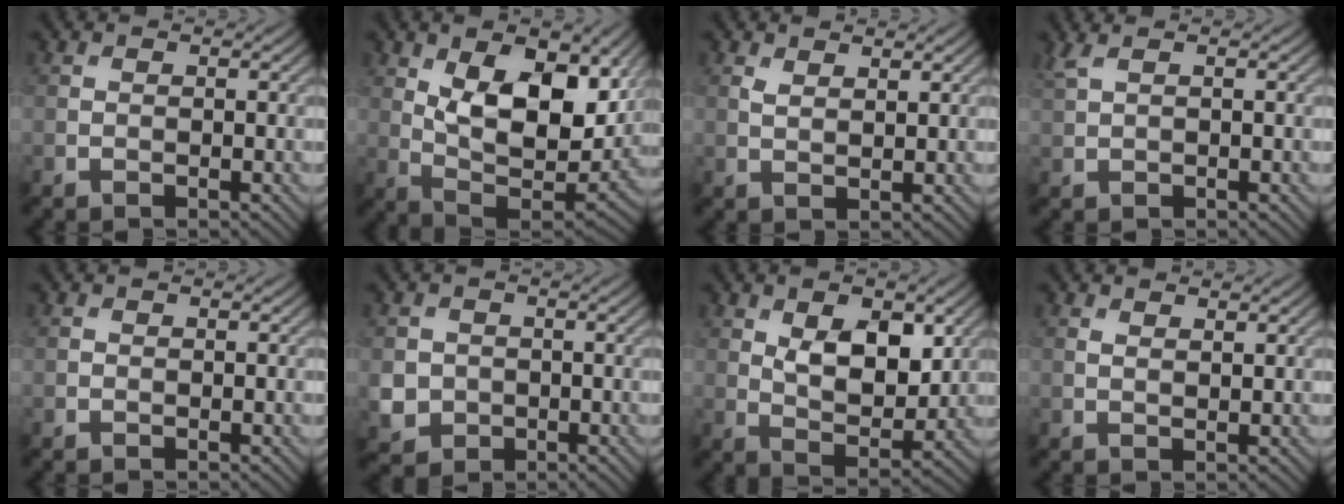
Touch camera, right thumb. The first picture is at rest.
{"total": 14.3, "force": [5.1, 7.1, 11.3], "torque": [-0.201, -0.008, 0.092]}
{"total": 1.8, "force": [1.3, 0.7, 1.1], "torque": [-0.029, -0.002, 0.028]}
{"total": 2.0, "force": [1.3, 0.5, 1.4], "torque": [-0.038, 0.008, 0.031]}
{"total": 0.0}
{"total": 3.8, "force": [-0.6, 3.5, 1.1], "torque": [-0.037, -0.012, -0.015]}
{"total": 8.2, "force": [2.7, 4.4, 6.4], "torque": [-0.115, -0.006, 0.048]}
{"total": 1.2, "force": [0.9, 0.4, 0.7], "torque": [-0.020, -0.002, 0.019]}